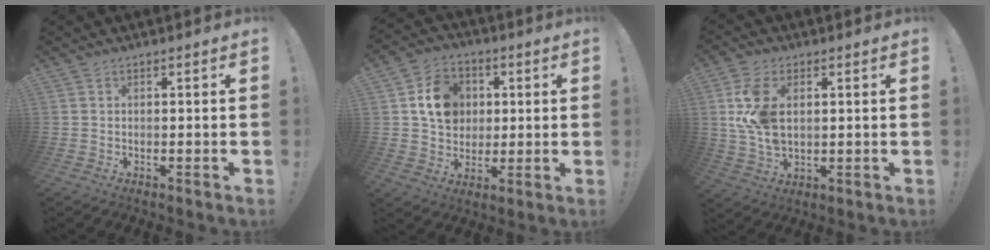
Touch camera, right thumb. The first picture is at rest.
{"total": 13.0, "force": [2.9, 11.1, 6.2], "torque": [-0.081, 0.000, 0.064]}
{"total": 11.6, "force": [2.4, 7.3, 8.7], "torque": [-0.168, -0.009, 0.043]}